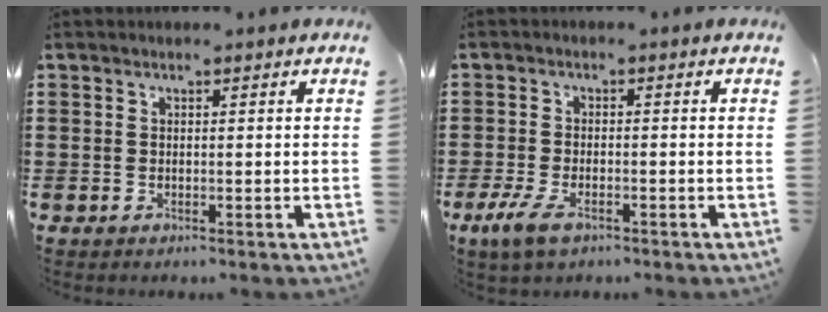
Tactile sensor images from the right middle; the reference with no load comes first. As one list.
[{"total": 4.2, "force": [-2.4, 1.7, 3.0], "torque": [-0.079, -0.007, -0.050]}]